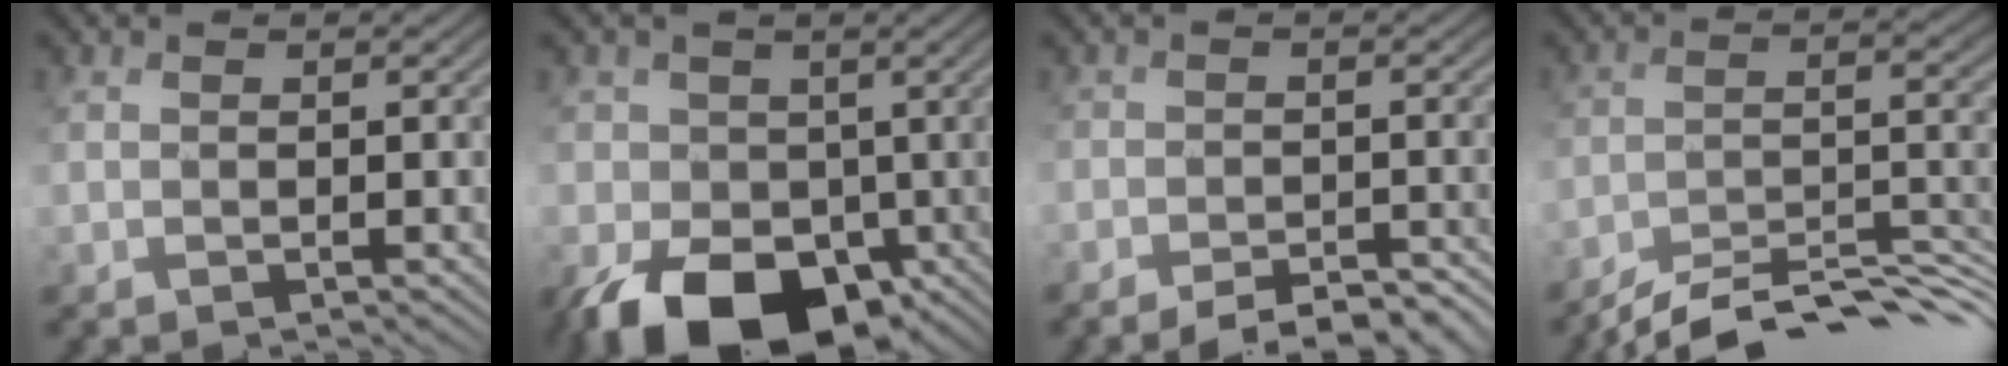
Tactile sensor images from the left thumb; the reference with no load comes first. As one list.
[{"total": 11.0, "force": [-4.8, 8.0, 5.8], "torque": [-0.103, -0.036, -0.087]}, {"total": 4.1, "force": [-3.8, 1.0, 1.2], "torque": [-0.009, -0.007, -0.058]}, {"total": 9.6, "force": [-8.9, 1.3, 3.2], "torque": [-0.041, 0.002, -0.146]}]